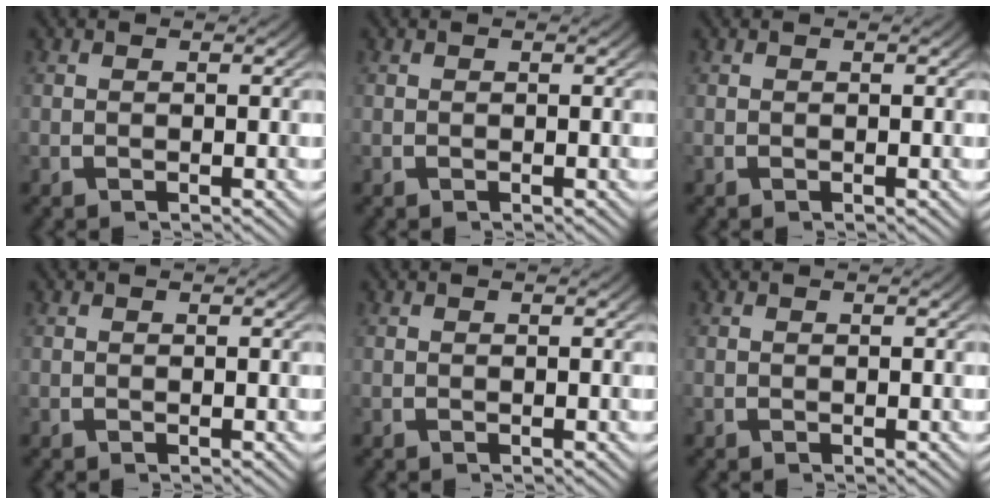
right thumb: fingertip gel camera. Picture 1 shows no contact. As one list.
[{"total": 0.0}, {"total": 0.0}, {"total": 0.0}, {"total": 0.0}, {"total": 0.0}]